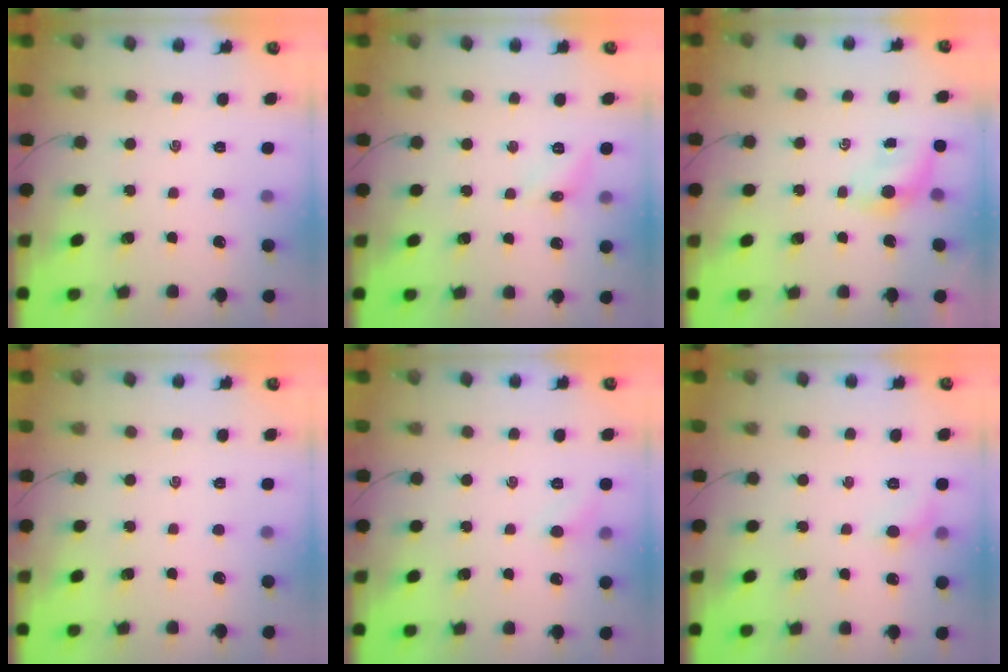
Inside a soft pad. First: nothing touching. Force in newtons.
{"total": 6.7, "press": 6.5, "slide": 1.6}
{"total": 3.8, "press": 3.7, "slide": 0.8}
{"total": 0.0}
{"total": 4.4, "press": 4.1, "slide": 1.4}
{"total": 4.7, "press": 4.5, "slide": 1.3}